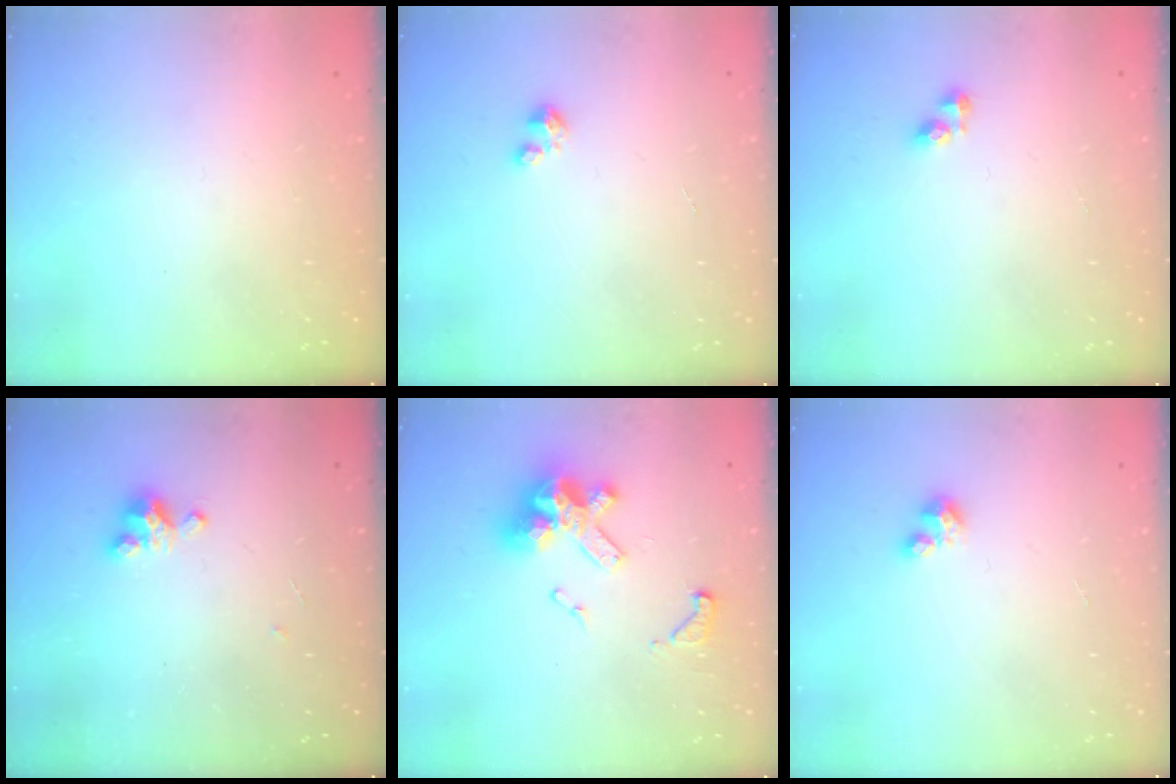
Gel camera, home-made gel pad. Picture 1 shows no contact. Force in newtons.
{"total": 1.5, "press": 1.5, "slide": 0.1}
{"total": 3.3, "press": 3.3, "slide": 0.4}
{"total": 5.5, "press": 5.5, "slide": 0.4}
{"total": 13.5, "press": 13.4, "slide": 1.8}
{"total": 3.5, "press": 3.4, "slide": 0.3}